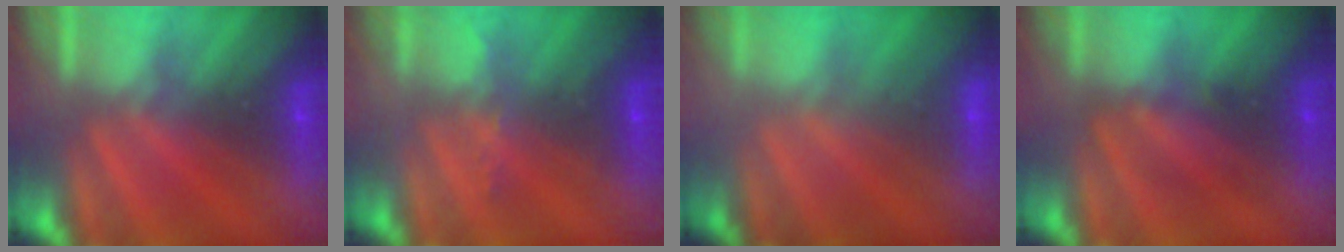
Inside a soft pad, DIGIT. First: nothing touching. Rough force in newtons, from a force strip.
{"total": 2.3}
{"total": 2.3}
{"total": 2.4}